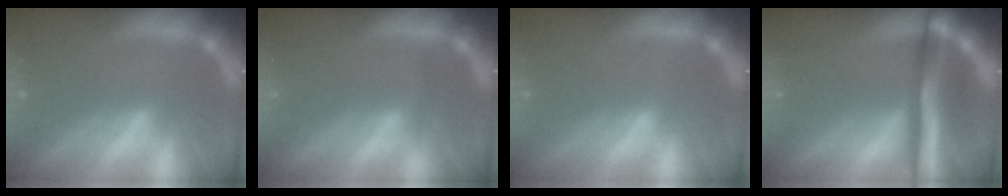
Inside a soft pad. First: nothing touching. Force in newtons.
{"total": 0.9}
{"total": 0.0}
{"total": 7.1}